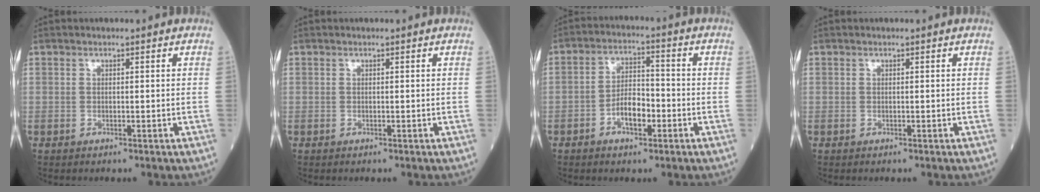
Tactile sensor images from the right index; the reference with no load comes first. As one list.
[{"total": 0.0}, {"total": 5.8, "force": [-2.3, 2.5, 4.7], "torque": [-0.087, 0.011, -0.043]}, {"total": 0.0}]